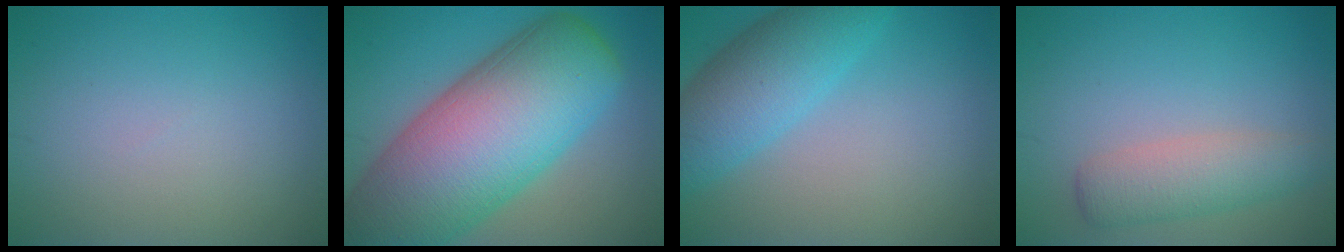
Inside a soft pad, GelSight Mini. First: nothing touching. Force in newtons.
{"total": 16.9, "press": 16.9, "slide": 0.9}
{"total": 6.5, "press": 6.5, "slide": 0.2}
{"total": 3.7, "press": 3.7, "slide": 0.1}